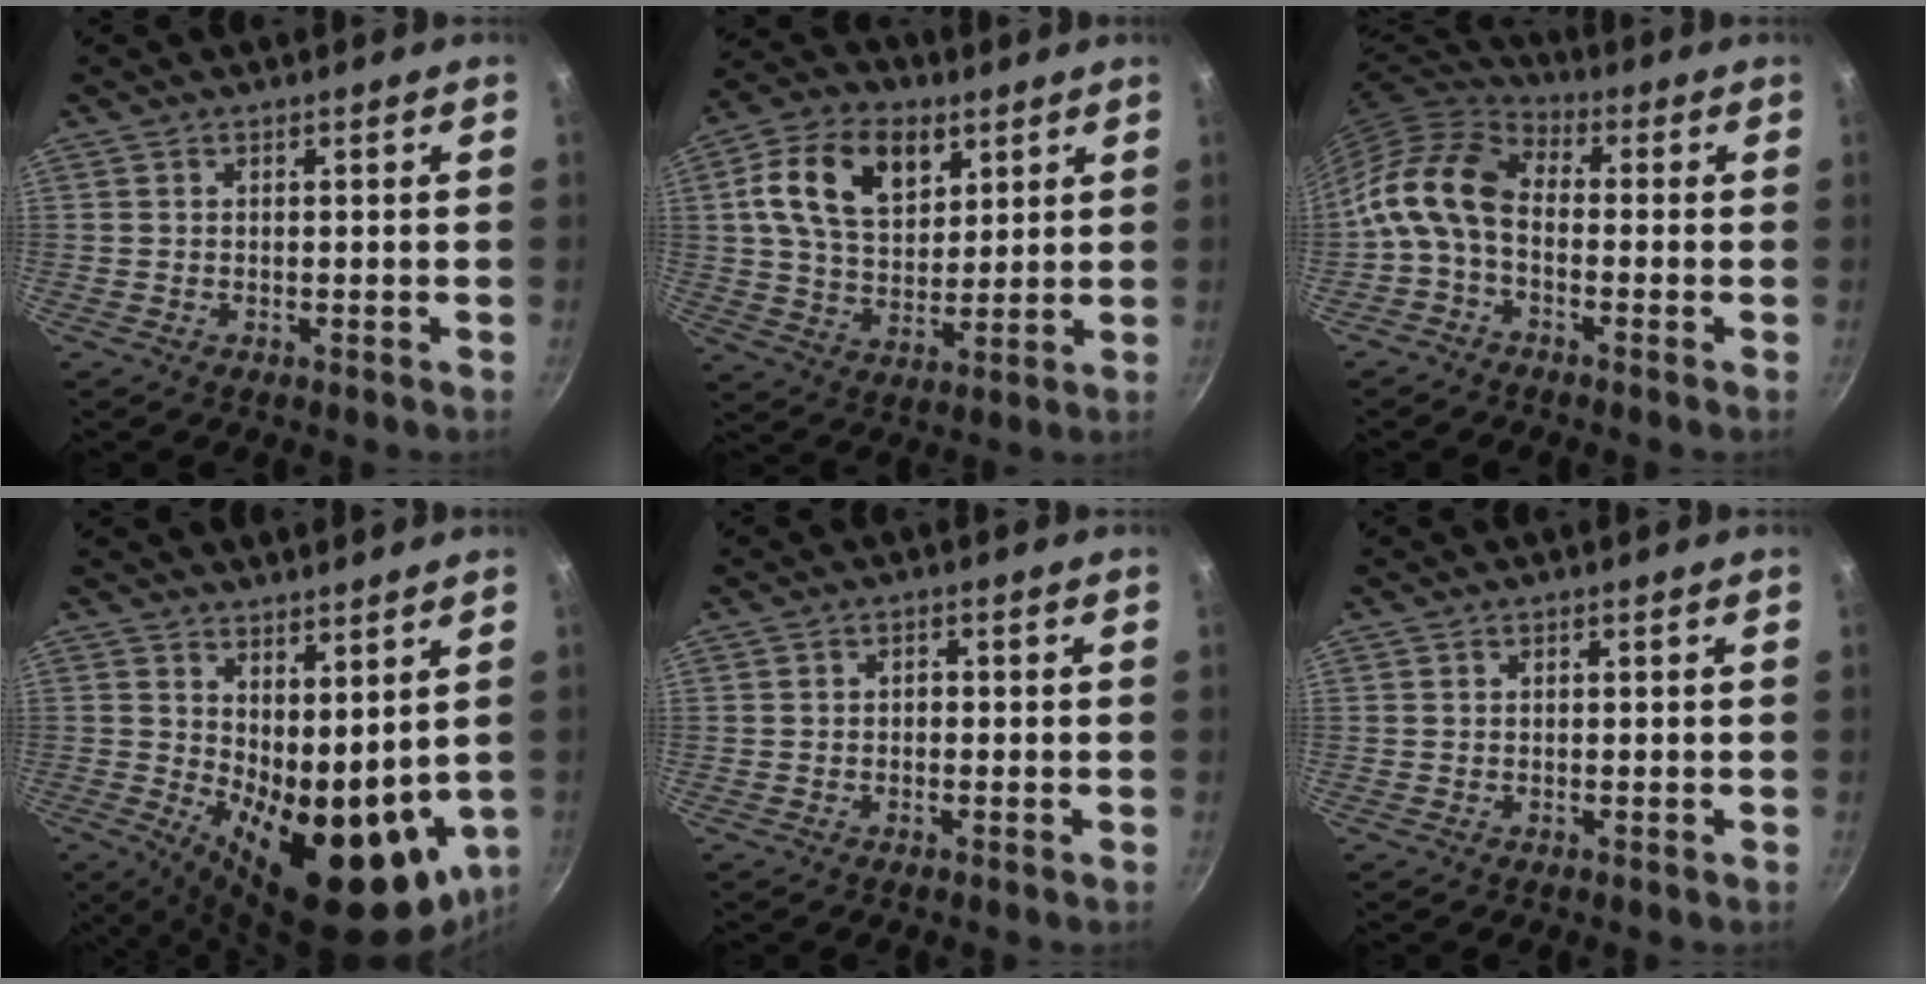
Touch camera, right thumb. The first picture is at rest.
{"total": 15.7, "force": [5.9, 10.3, 10.4], "torque": [-0.158, -0.010, 0.096]}
{"total": 11.9, "force": [-1.9, 7.7, 8.9], "torque": [-0.173, 0.041, -0.061]}
{"total": 17.1, "force": [2.2, 7.8, 15.1], "torque": [-0.181, -0.033, 0.057]}
{"total": 1.2, "force": [-0.4, 0.9, 0.6], "torque": [-0.008, 0.005, -0.008]}
{"total": 0.0}